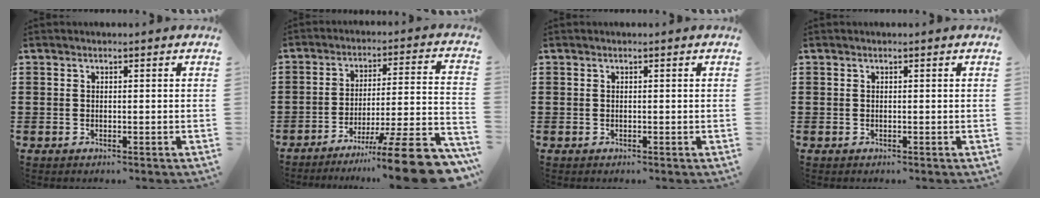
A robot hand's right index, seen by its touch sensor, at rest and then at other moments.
{"total": 12.5, "force": [-8.8, 0.4, 8.8], "torque": [-0.115, 0.017, -0.159]}
{"total": 0.0}
{"total": 0.0}